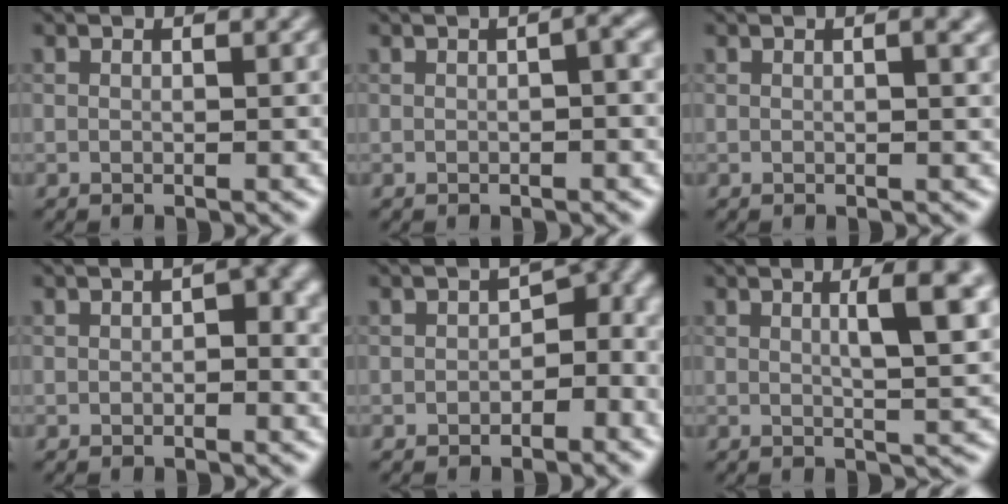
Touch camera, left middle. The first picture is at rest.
{"total": 2.0, "force": [0.2, 0.4, 2.0], "torque": [-0.027, 0.006, 0.002]}
{"total": 1.6, "force": [0.4, 0.4, 1.5], "torque": [-0.018, 0.003, 0.003]}
{"total": 2.4, "force": [0.2, 1.2, 2.1], "torque": [-0.022, 0.003, 0.000]}
{"total": 5.2, "force": [-1.0, 3.2, 4.0], "torque": [-0.031, 0.005, -0.022]}
{"total": 5.5, "force": [1.5, 1.2, 5.1], "torque": [-0.061, 0.006, 0.020]}